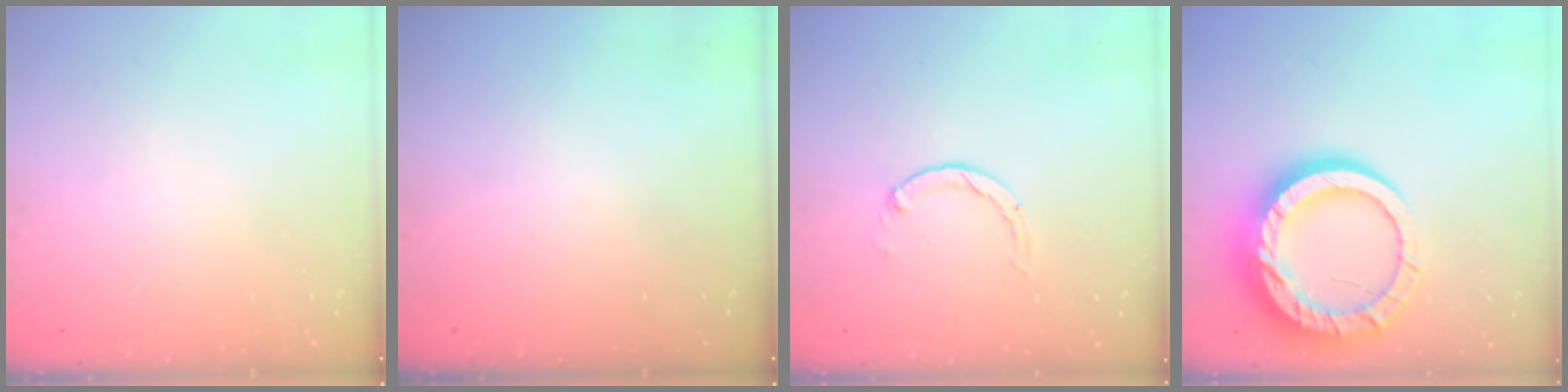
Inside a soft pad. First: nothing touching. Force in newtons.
{"total": 0.0}
{"total": 0.0}
{"total": 20.2, "press": 20.1, "slide": 2.0}